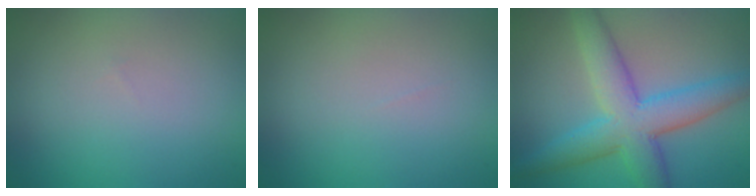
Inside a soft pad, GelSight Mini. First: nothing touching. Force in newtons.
{"total": 0.0}
{"total": 7.1, "press": 7.1, "slide": 0.2}